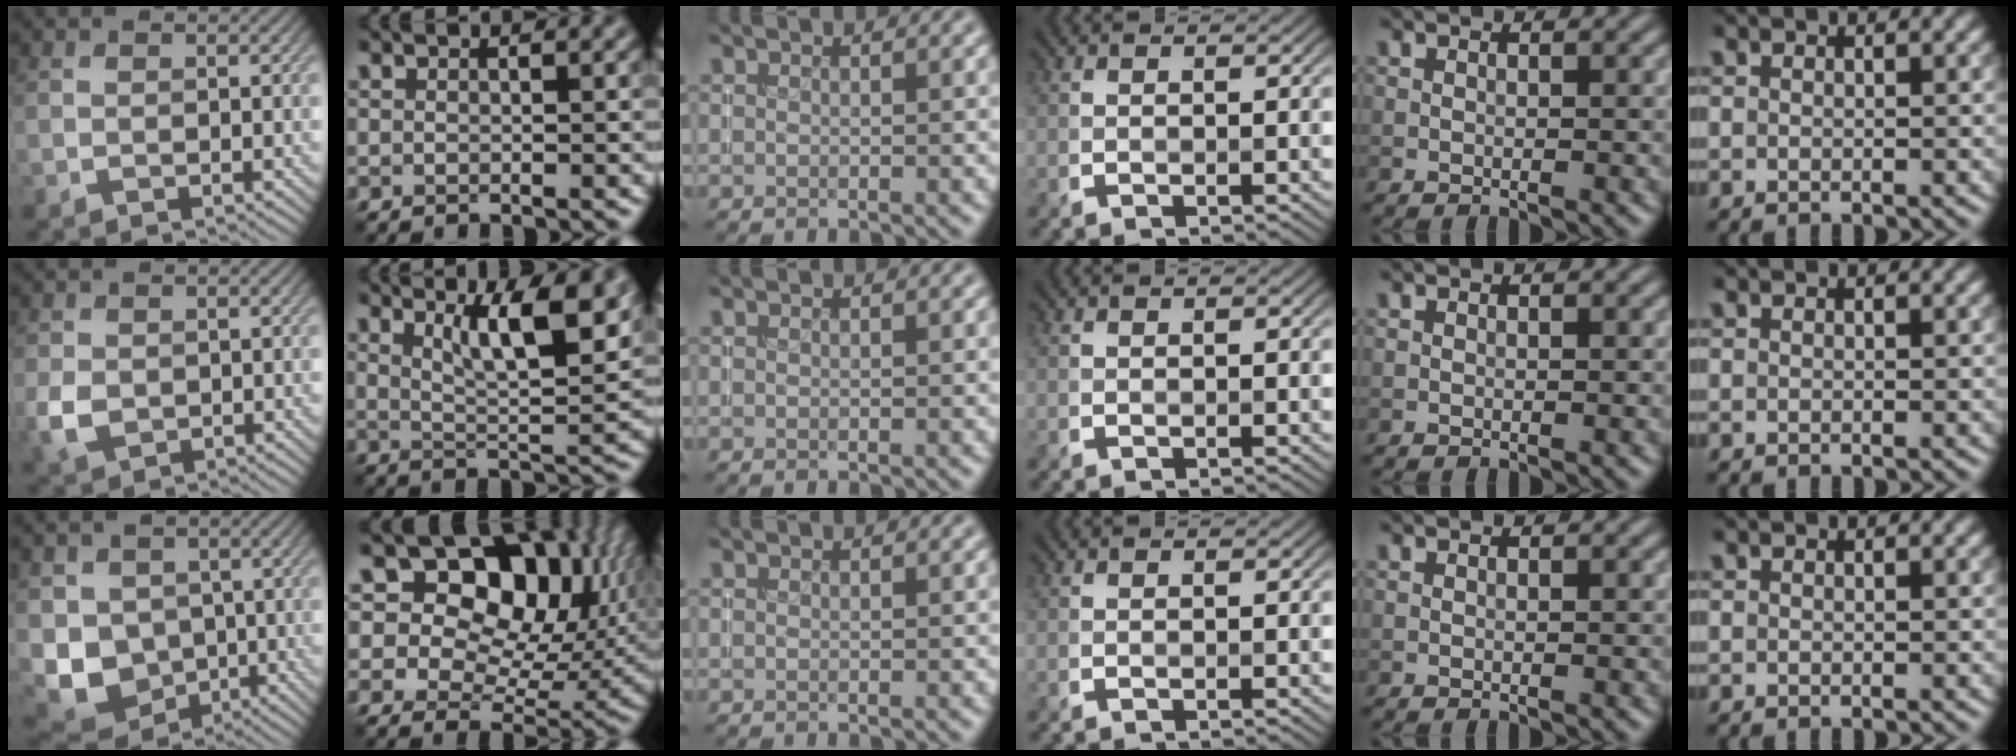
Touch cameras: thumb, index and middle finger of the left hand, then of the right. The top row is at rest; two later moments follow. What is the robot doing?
{"motion": "insert", "object": "coin"}